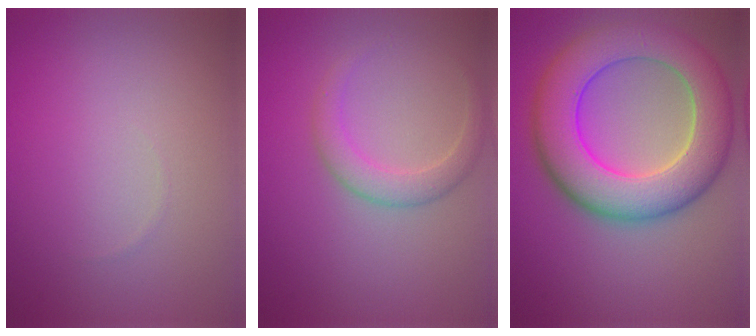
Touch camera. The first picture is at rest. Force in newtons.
{"total": 2.4, "press": 2.4, "slide": 0.1}
{"total": 10.2, "press": 10.2, "slide": 0.6}